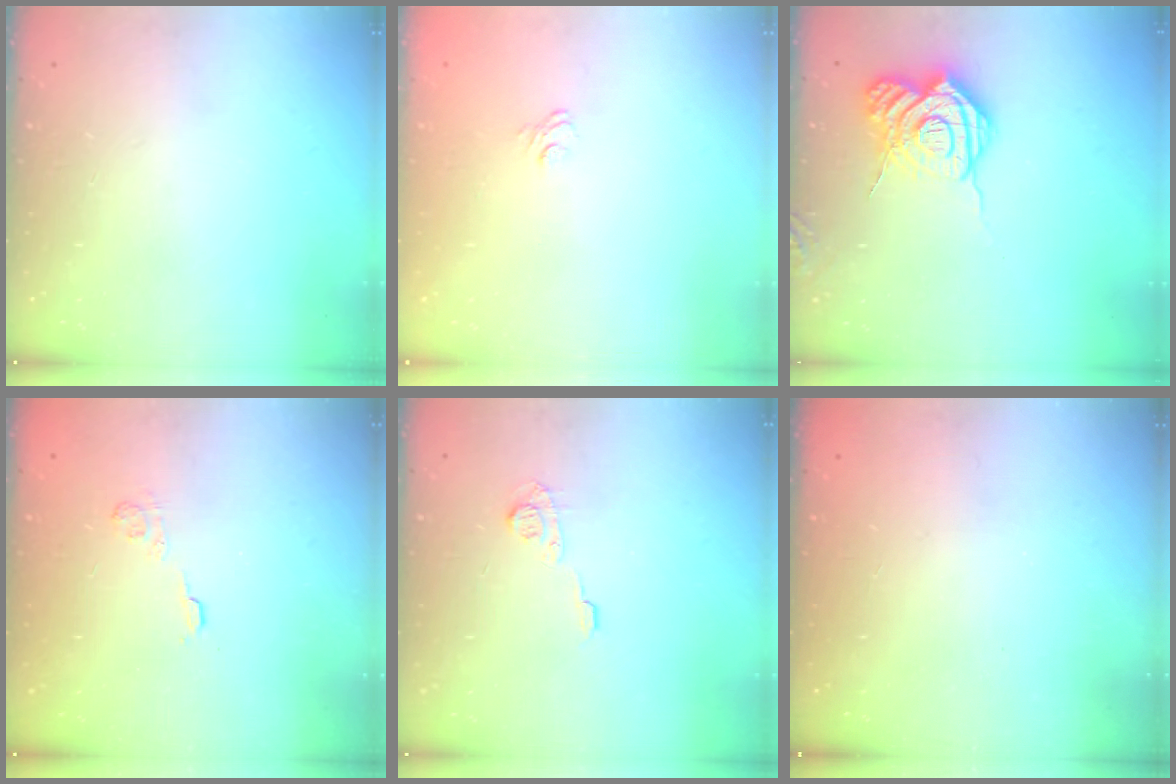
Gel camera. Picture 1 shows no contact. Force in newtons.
{"total": 3.9, "press": 3.7, "slide": 1.3}
{"total": 14.1, "press": 14.0, "slide": 1.3}
{"total": 2.9, "press": 2.5, "slide": 1.6}
{"total": 6.9, "press": 6.8, "slide": 0.8}
{"total": 2.4, "press": 2.3, "slide": 0.8}